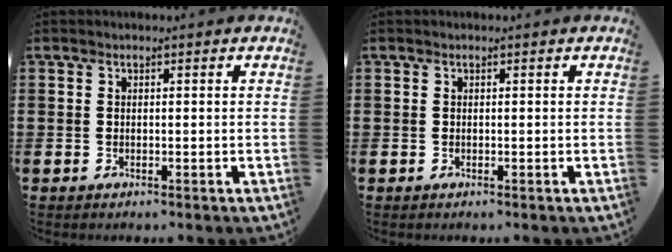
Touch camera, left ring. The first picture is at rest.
{"total": 0.0}